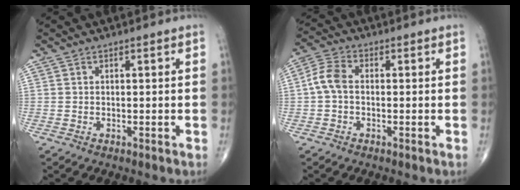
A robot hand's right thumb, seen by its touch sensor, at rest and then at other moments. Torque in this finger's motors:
{"motor_torque": [0.01, 0.15, 0.46, -0.08, 0.04]}